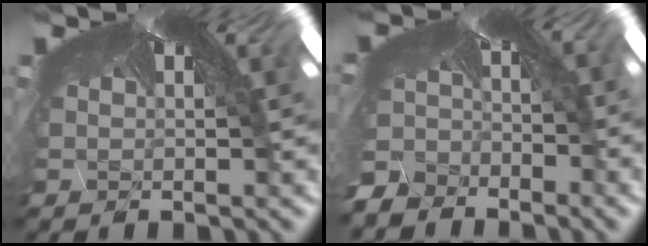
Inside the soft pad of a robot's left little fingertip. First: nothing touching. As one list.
[{"total": 10.5, "force": [-10.4, 1.9, 0.5], "torque": [-0.019, -0.061, -0.161]}]